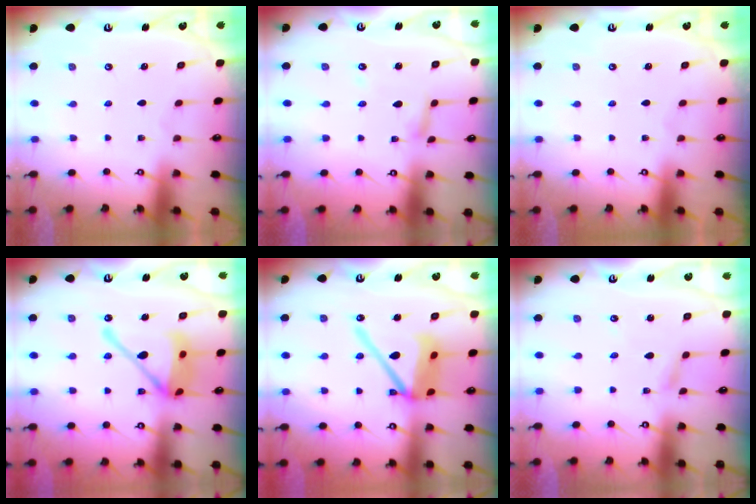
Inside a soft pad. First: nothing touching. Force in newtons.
{"total": 5.2, "press": 5.2, "slide": 0.3}
{"total": 0.0}
{"total": 16.4, "press": 16.3, "slide": 2.2}
{"total": 15.2, "press": 15.0, "slide": 2.0}
{"total": 2.8, "press": 2.8, "slide": 0.4}